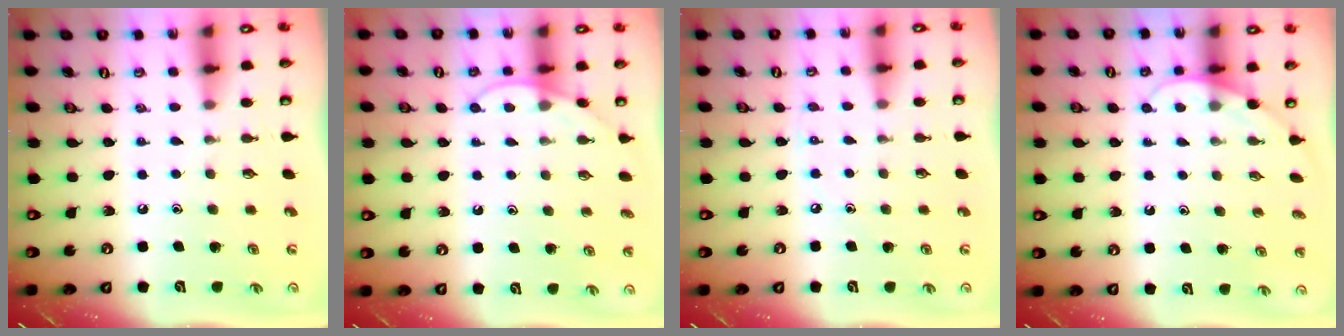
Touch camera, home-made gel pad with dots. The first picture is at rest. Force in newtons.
{"total": 6.2, "press": 6.1, "slide": 0.5}
{"total": 2.8, "press": 2.8, "slide": 0.3}
{"total": 4.0, "press": 4.0, "slide": 0.3}